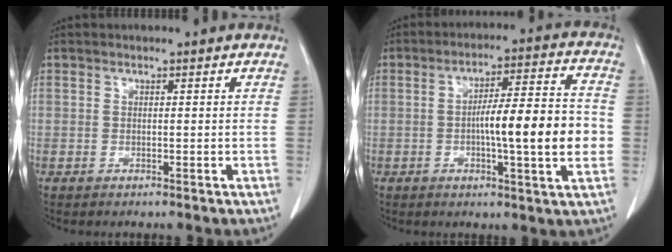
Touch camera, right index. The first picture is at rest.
{"total": 13.0, "force": [-1.8, 0.9, 12.8], "torque": [-0.200, 0.009, -0.029]}